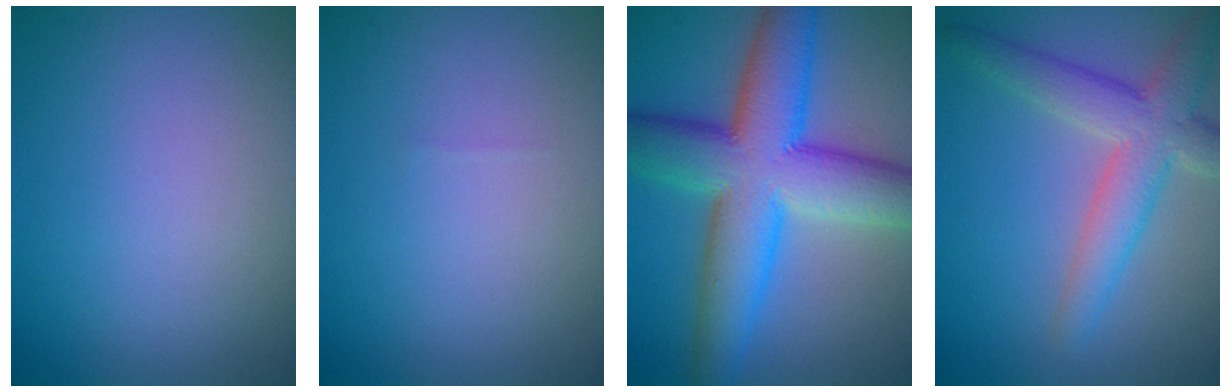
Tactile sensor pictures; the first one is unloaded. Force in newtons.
{"total": 0.0}
{"total": 11.5, "press": 11.5, "slide": 0.2}
{"total": 5.3, "press": 5.3, "slide": 0.3}